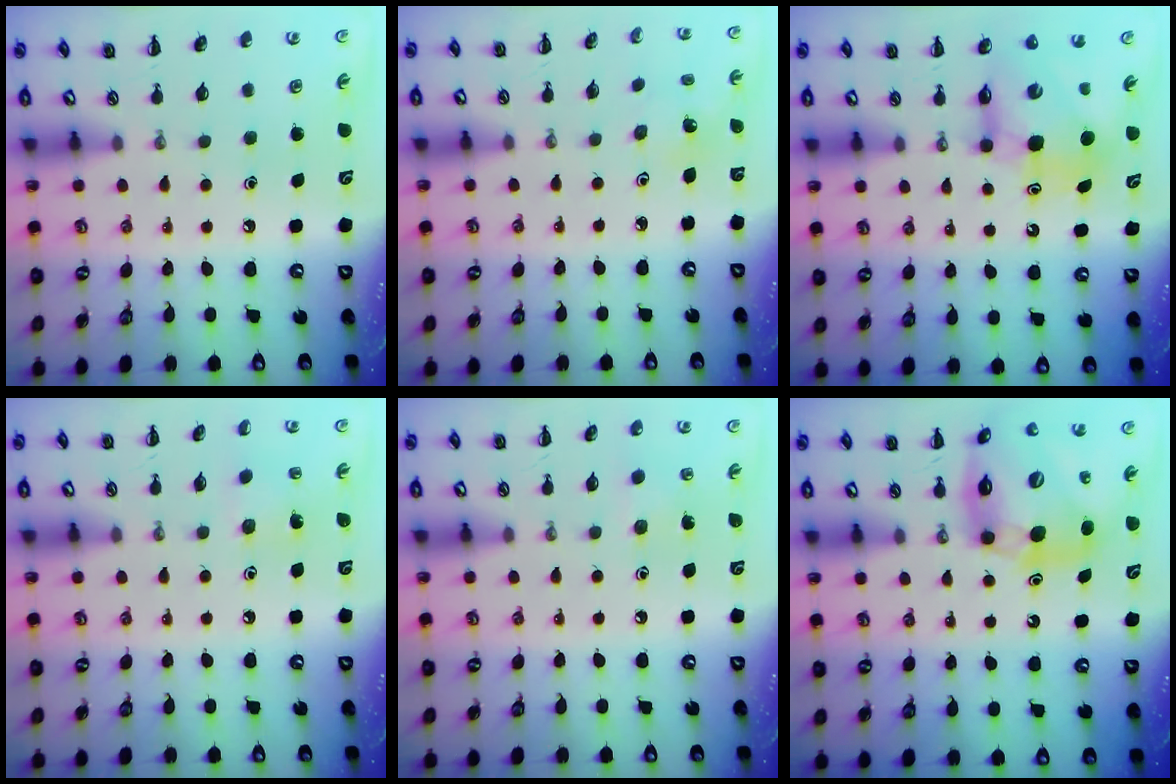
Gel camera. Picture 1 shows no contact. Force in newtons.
{"total": 2.3, "press": 2.2, "slide": 0.8}
{"total": 9.0, "press": 8.6, "slide": 2.7}
{"total": 3.0, "press": 2.8, "slide": 1.0}
{"total": 3.3, "press": 3.2, "slide": 1.0}
{"total": 12.6, "press": 12.3, "slide": 3.0}